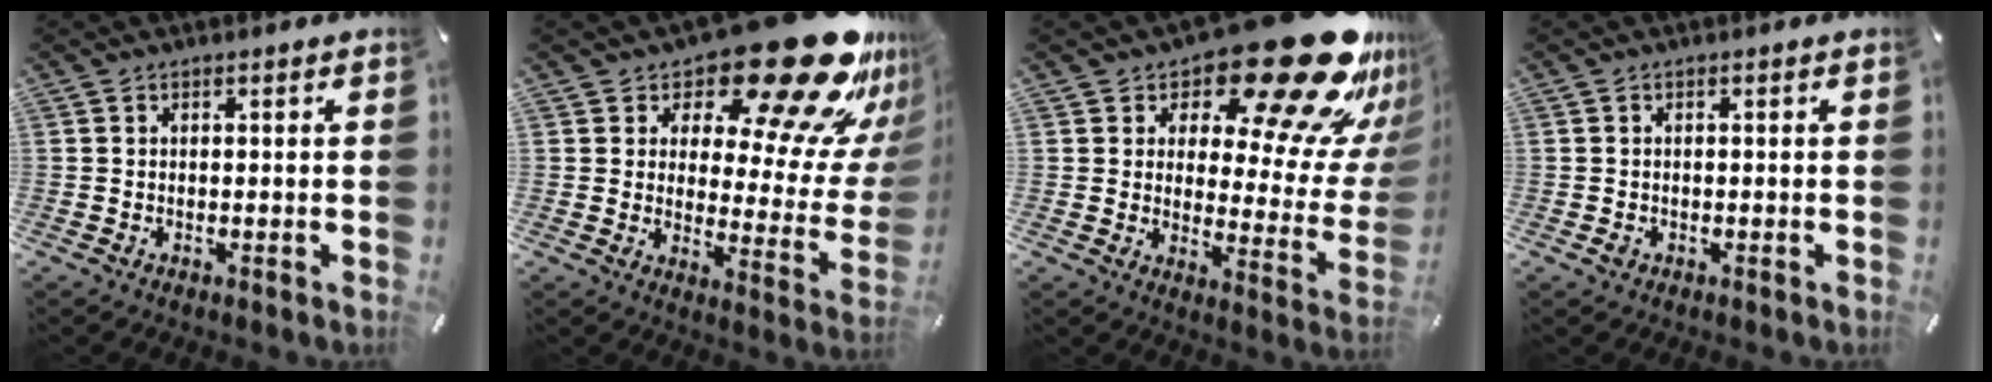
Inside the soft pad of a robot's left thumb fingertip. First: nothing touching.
{"total": 27.3, "force": [17.8, 10.9, 17.5], "torque": [-0.212, -0.142, 0.300]}
{"total": 27.8, "force": [17.6, 11.1, 18.4], "torque": [-0.226, -0.136, 0.296]}
{"total": 0.9, "force": [-0.3, 0.7, 0.6], "torque": [-0.010, 0.002, -0.006]}